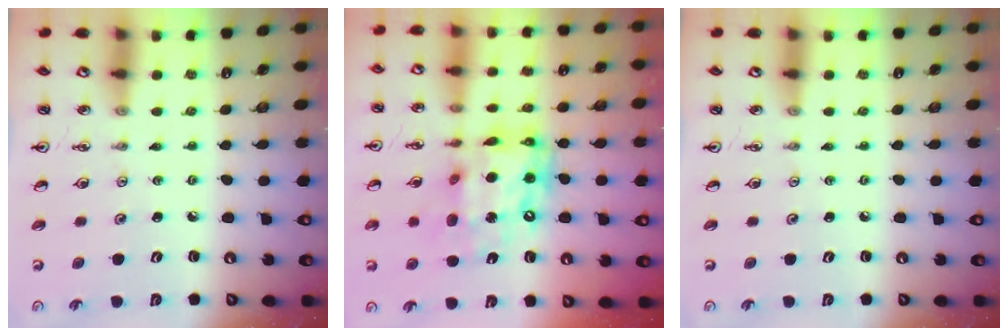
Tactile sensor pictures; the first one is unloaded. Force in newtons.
{"total": 16.4, "press": 16.3, "slide": 1.9}
{"total": 0.0}